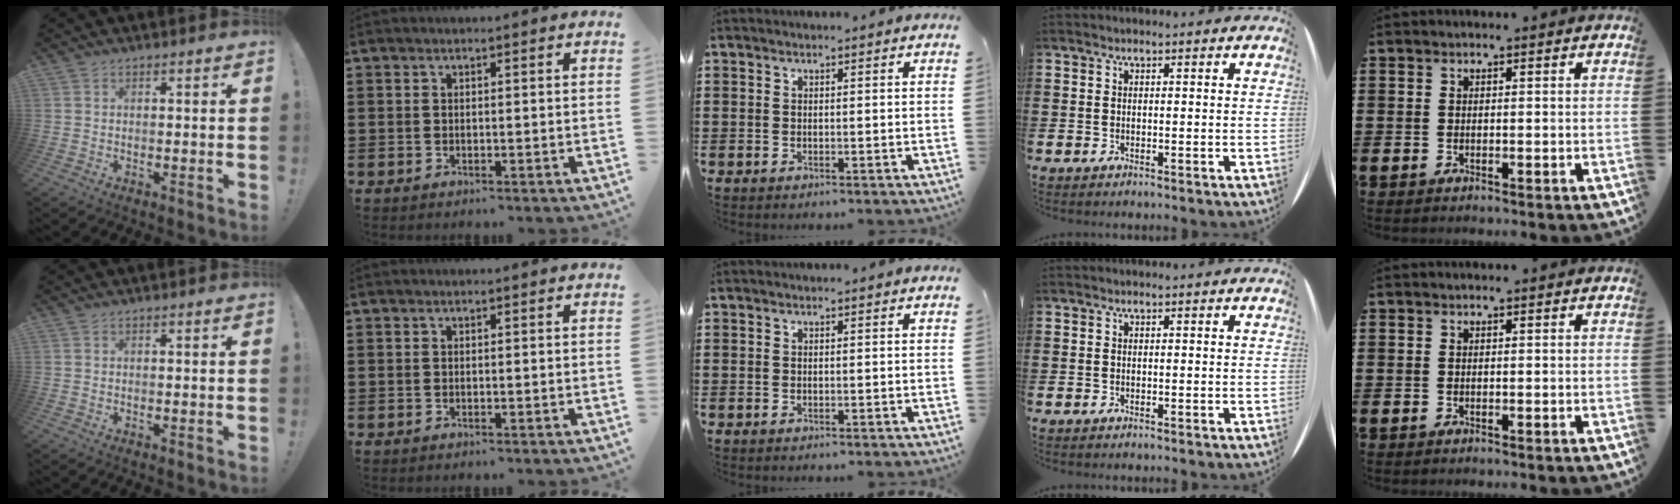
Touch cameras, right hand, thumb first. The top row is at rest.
{}